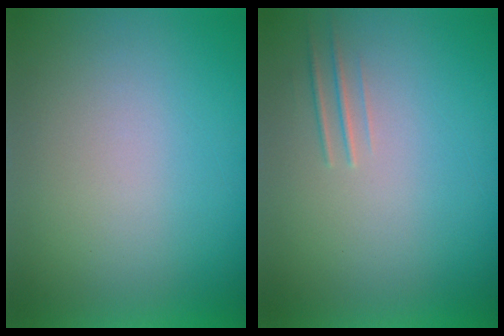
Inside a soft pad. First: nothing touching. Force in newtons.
{"total": 1.6}